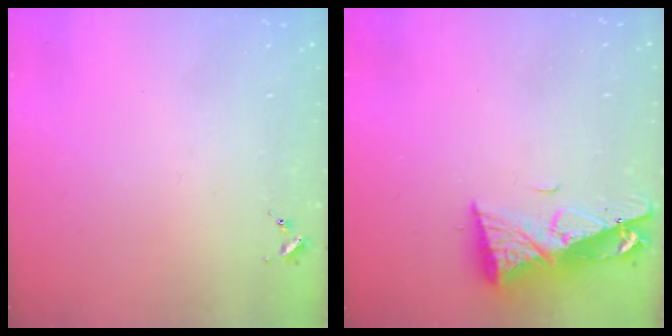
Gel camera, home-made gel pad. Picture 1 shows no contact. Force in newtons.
{"total": 10.1, "press": 10.0, "slide": 1.4}